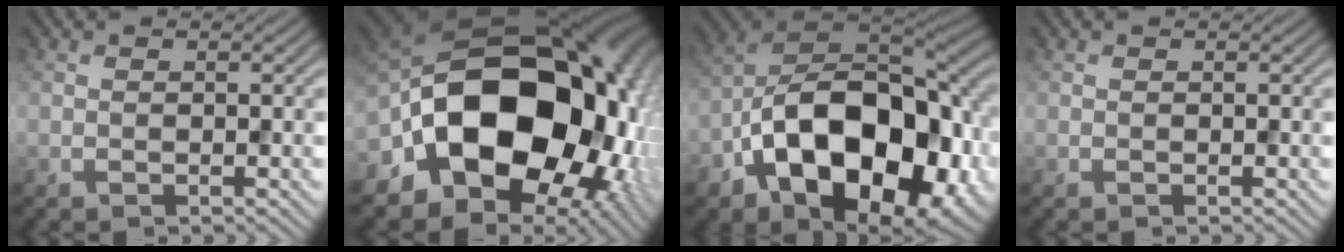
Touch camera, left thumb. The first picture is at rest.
{"total": 22.5, "force": [-4.3, 15.7, 15.5], "torque": [-0.306, -0.033, -0.053]}
{"total": 20.0, "force": [-7.0, 11.6, 14.7], "torque": [-0.260, -0.033, -0.112]}
{"total": 0.0}